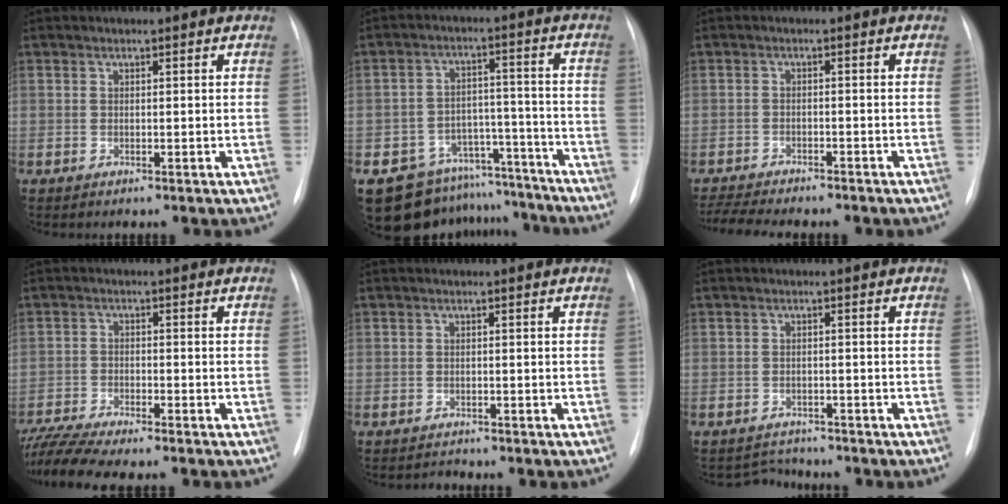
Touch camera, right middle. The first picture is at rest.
{"total": 12.4, "force": [-10.5, 6.4, 1.4], "torque": [-0.013, 0.058, -0.143]}
{"total": 10.9, "force": [-9.6, 1.9, 4.9], "torque": [-0.078, -0.003, -0.132]}
{"total": 8.5, "force": [-7.7, -0.3, 3.6], "torque": [-0.068, -0.015, -0.130]}
{"total": 1.0, "force": [-0.9, 0.1, -0.4], "torque": [0.004, -0.007, -0.014]}
{"total": 2.8, "force": [-2.6, 0.6, -0.8], "torque": [0.007, -0.005, -0.037]}